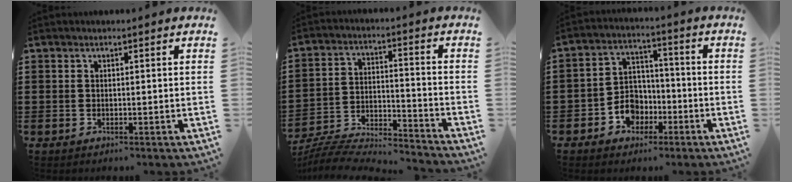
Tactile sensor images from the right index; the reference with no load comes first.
{"total": 6.1, "force": [-6.0, 0.4, 1.2], "torque": [-0.028, -0.005, -0.122]}
{"total": 5.6, "force": [-2.6, 4.4, 2.0], "torque": [-0.052, 0.014, -0.049]}